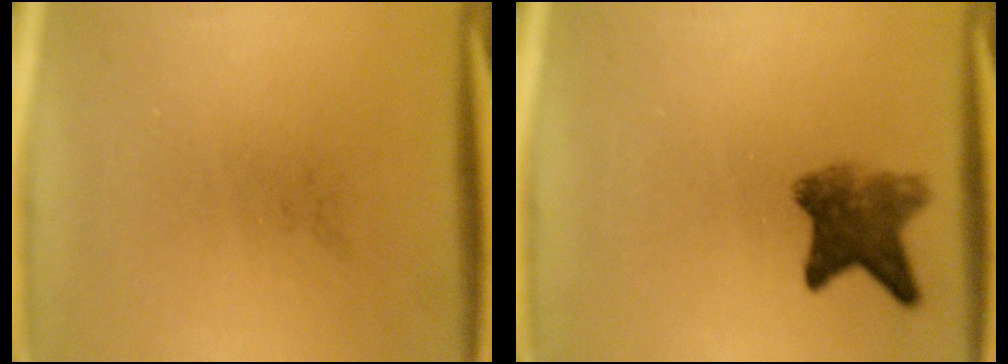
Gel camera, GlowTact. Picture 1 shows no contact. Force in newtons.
{"total": 5.8}